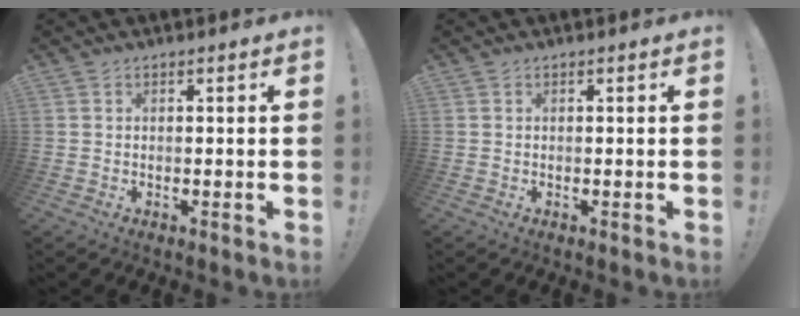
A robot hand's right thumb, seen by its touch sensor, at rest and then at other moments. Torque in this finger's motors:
{"motor_torque": [-0.13, 0.13, 0.00, 0.00, 0.00]}